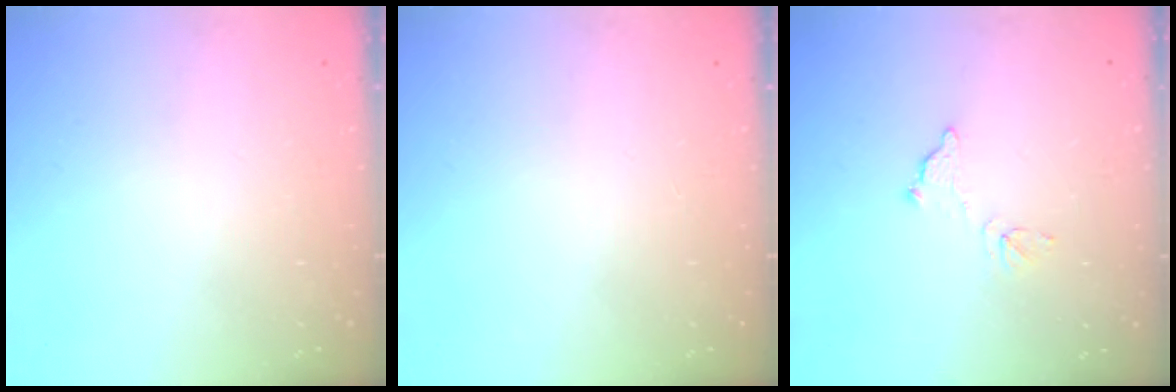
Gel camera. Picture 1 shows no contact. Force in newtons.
{"total": 0.0}
{"total": 6.8, "press": 6.8, "slide": 0.2}